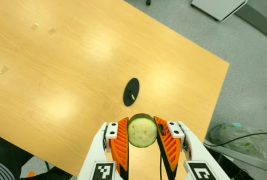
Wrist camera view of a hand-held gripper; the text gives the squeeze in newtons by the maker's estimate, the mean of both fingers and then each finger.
{"total": 10.6, "left": 10.3, "right": 10.8}